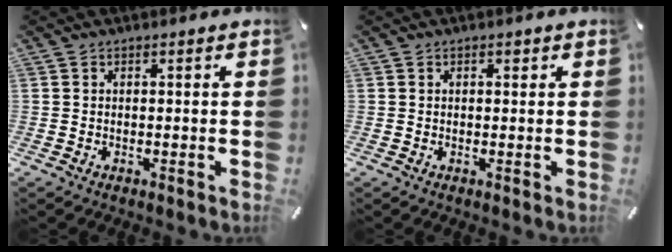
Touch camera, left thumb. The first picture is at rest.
{"total": 1.1, "force": [0.4, 0.8, 0.7], "torque": [-0.014, 0.005, 0.007]}